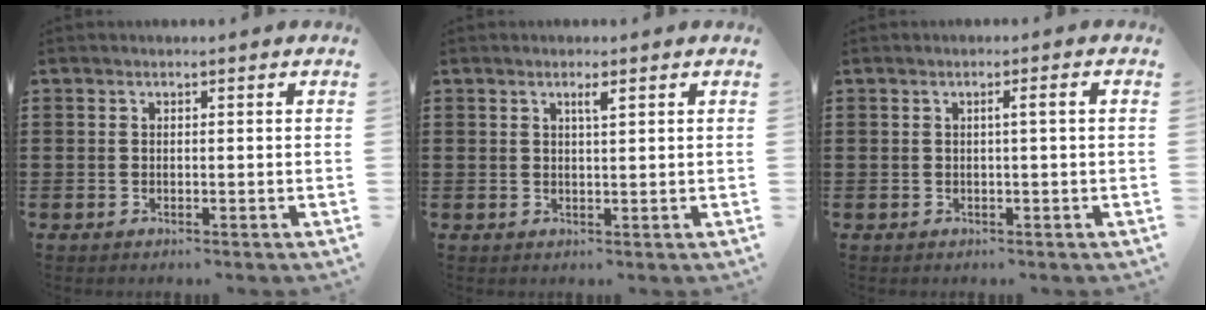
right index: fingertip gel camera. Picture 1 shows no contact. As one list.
[{"total": 1.6, "force": [0.8, 0.1, 1.3], "torque": [-0.027, 0.001, 0.014]}, {"total": 1.6, "force": [0.0, -0.3, 1.6], "torque": [-0.026, -0.003, -0.002]}]